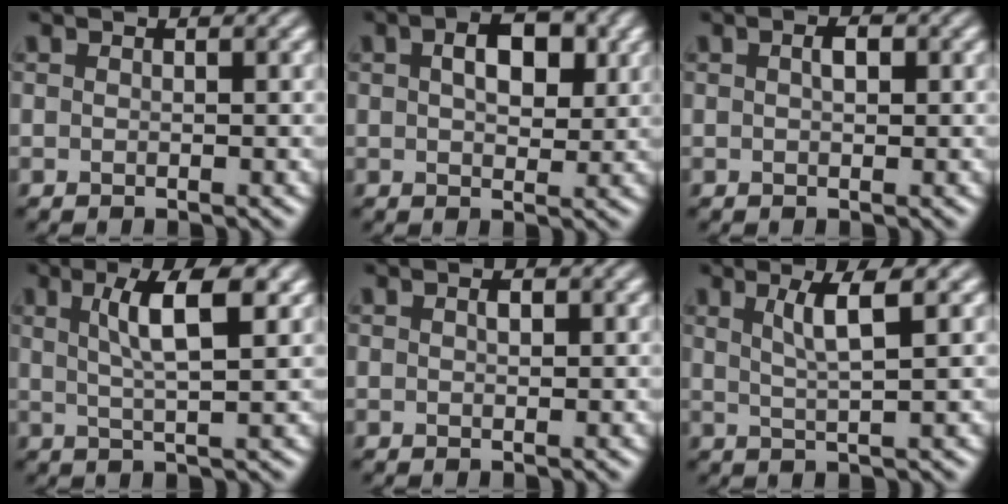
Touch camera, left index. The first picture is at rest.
{"total": 4.5, "force": [1.3, 2.5, 3.4], "torque": [-0.052, 0.006, 0.019]}
{"total": 1.3, "force": [0.3, 0.6, 1.1], "torque": [-0.018, 0.003, 0.004]}
{"total": 5.3, "force": [1.9, 1.2, 4.8], "torque": [-0.078, 0.001, 0.032]}
{"total": 0.7, "force": [0.2, 0.4, 0.6], "torque": [-0.011, 0.002, 0.003]}
{"total": 3.4, "force": [1.4, 0.6, 3.0], "torque": [-0.047, 0.000, 0.026]}